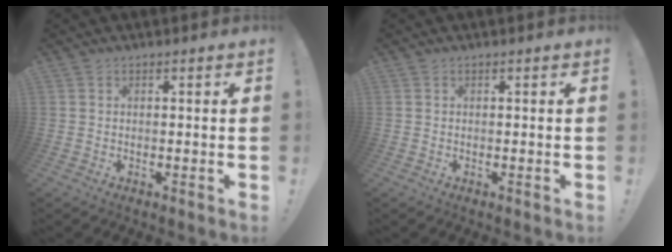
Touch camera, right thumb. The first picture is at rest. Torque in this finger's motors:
{"motor_torque": [0.00, 0.00, 0.00, 0.00, 0.00]}